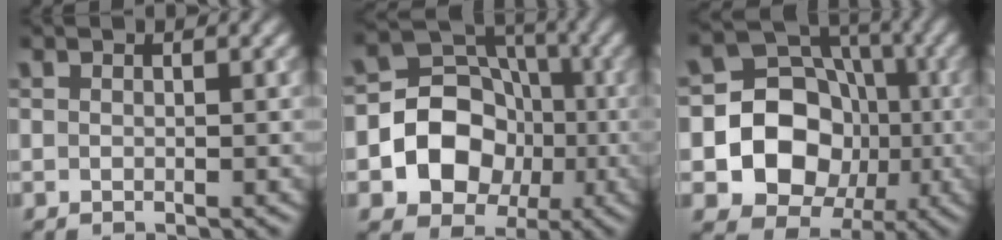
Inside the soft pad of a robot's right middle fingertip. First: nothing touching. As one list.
[{"total": 8.7, "force": [-1.8, 7.4, 4.3], "torque": [-0.050, 0.003, -0.056]}, {"total": 11.8, "force": [-2.1, 10.2, 5.4], "torque": [-0.072, -0.004, -0.066]}]